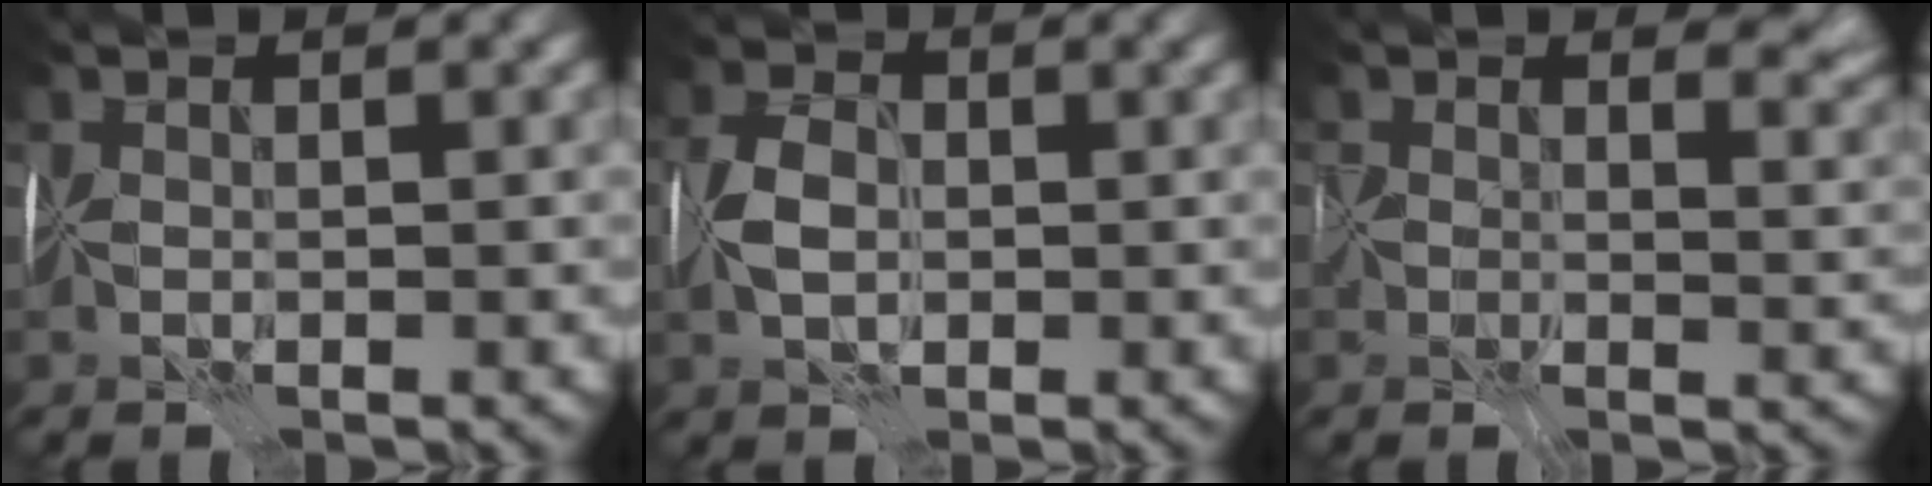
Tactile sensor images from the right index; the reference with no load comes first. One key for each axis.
{"total": 2.1, "fx": -0.8, "fy": 1.3, "fz": 1.4, "tx": -0.034, "ty": -0.005, "tz": -0.018}
{"total": 3.2, "fx": 1.9, "fy": 1.6, "fz": 2.0, "tx": -0.031, "ty": -0.021, "tz": 0.039}